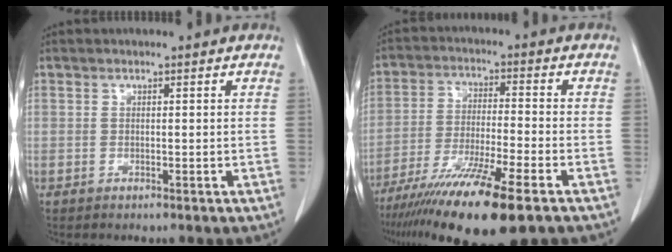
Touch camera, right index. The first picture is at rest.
{"total": 15.3, "force": [-10.3, 0.6, 11.3], "torque": [-0.205, -0.044, -0.178]}